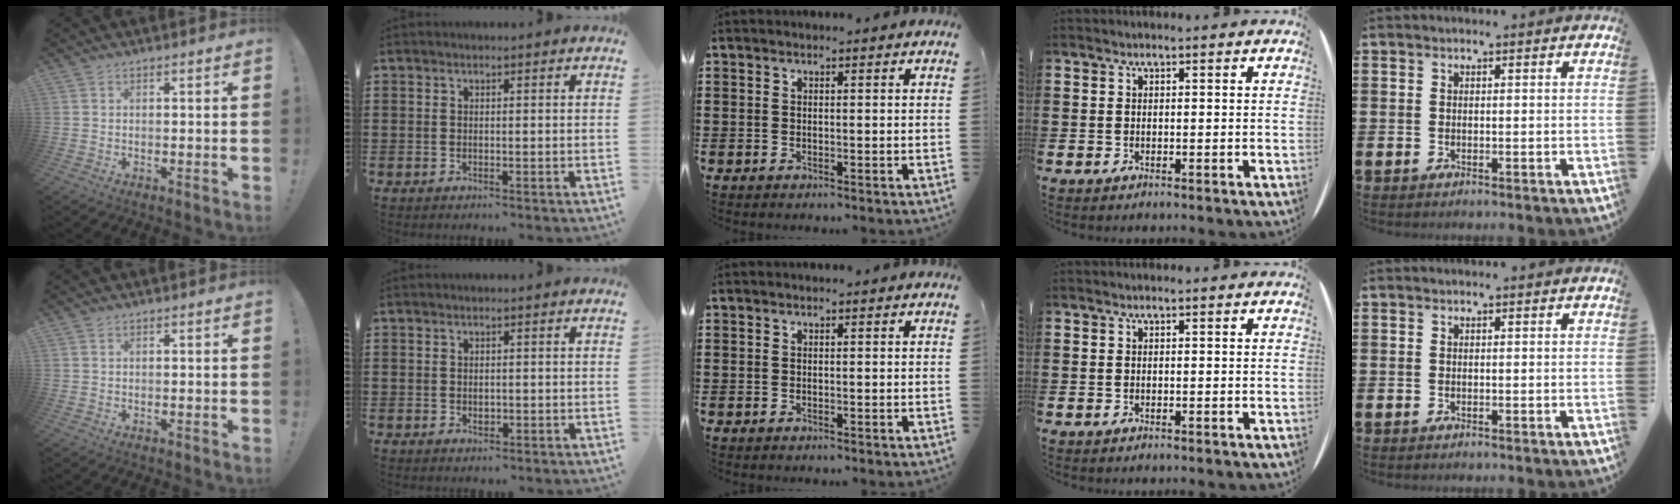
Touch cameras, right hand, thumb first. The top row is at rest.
{"index": {"total": 1.0, "force": [-0.1, 0.7, 0.8], "torque": [-0.015, 0.003, -0.003]}}